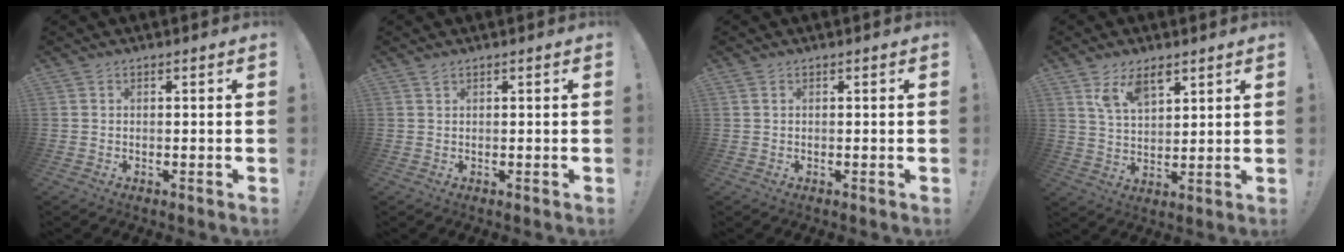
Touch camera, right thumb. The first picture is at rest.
{"total": 0.6, "force": [0.4, 0.0, 0.4], "torque": [-0.008, 0.001, 0.008]}
{"total": 0.6, "force": [0.3, 0.2, 0.4], "torque": [-0.016, 0.005, 0.008]}
{"total": 7.6, "force": [5.4, 3.6, 4.0], "torque": [-0.077, -0.021, 0.100]}